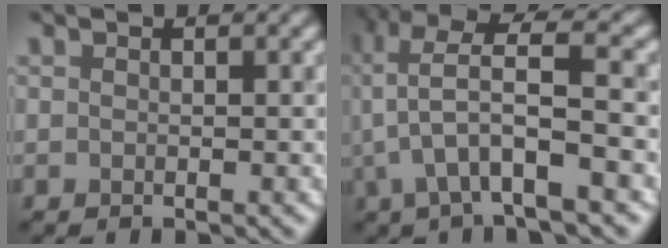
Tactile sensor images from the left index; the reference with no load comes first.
{"total": 7.6, "force": [-1.0, 2.3, 7.2], "torque": [-0.136, 0.022, -0.020]}